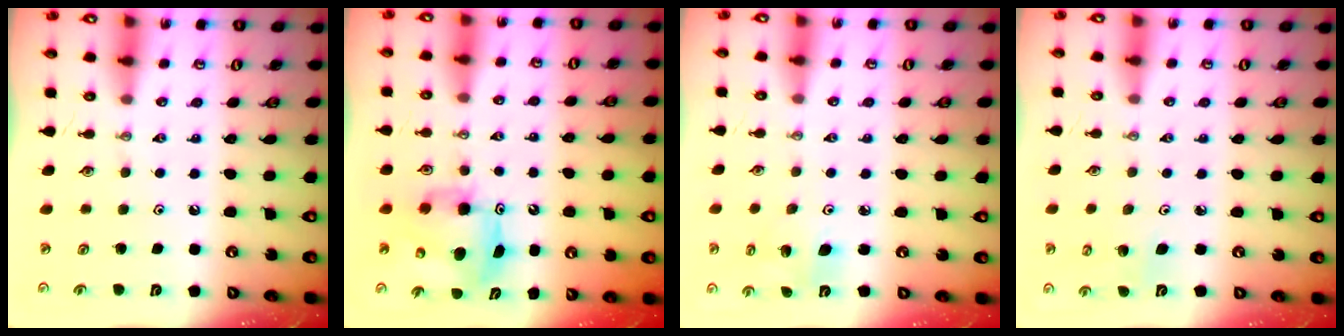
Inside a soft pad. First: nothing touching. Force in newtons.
{"total": 8.5, "press": 8.5, "slide": 0.5}
{"total": 4.9, "press": 4.6, "slide": 1.5}
{"total": 3.9, "press": 3.8, "slide": 0.5}